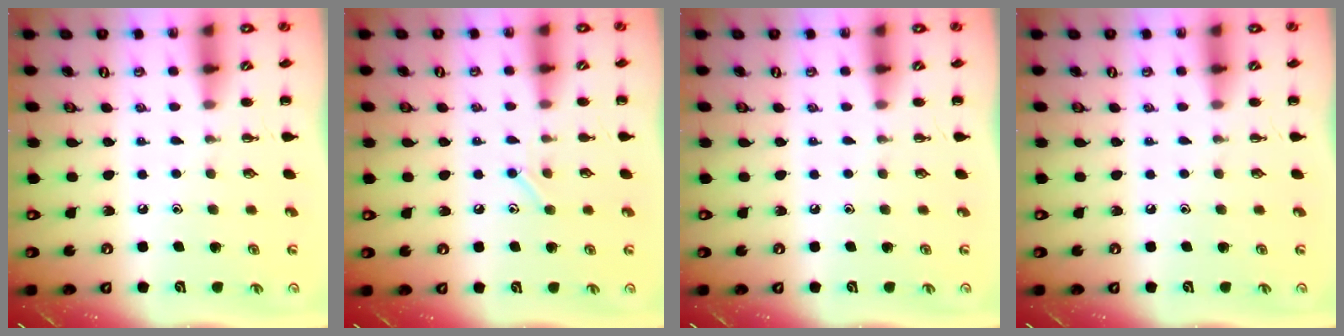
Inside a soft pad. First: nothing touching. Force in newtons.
{"total": 6.2, "press": 6.1, "slide": 0.9}
{"total": 0.0}
{"total": 0.0}